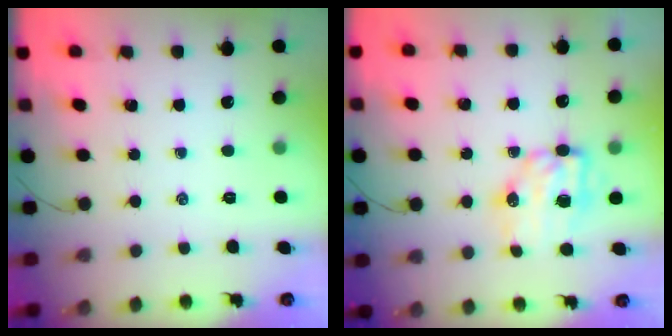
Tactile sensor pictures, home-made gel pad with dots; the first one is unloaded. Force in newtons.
{"total": 9.1, "press": 9.0, "slide": 1.4}